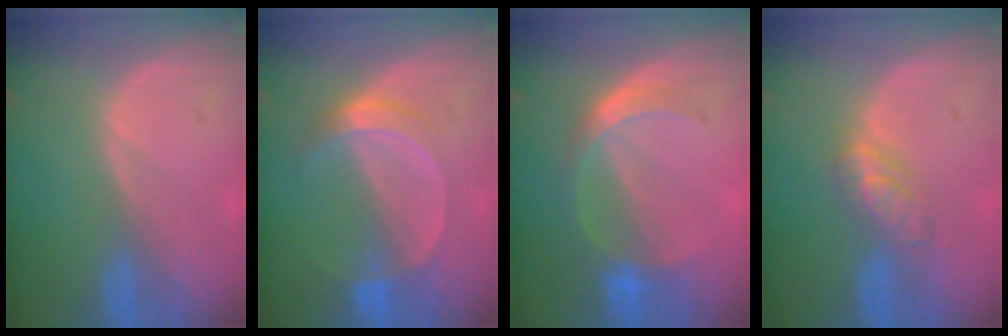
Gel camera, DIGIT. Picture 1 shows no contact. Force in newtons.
{"total": 5.1, "press": 4.6, "slide": 2.1}
{"total": 5.7, "press": 5.3, "slide": 2.0}
{"total": 4.7, "press": 4.5, "slide": 1.5}